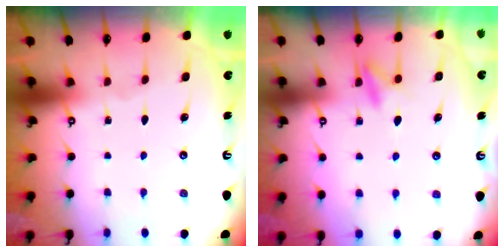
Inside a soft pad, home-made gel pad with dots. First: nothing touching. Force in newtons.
{"total": 7.6, "press": 7.6, "slide": 0.8}